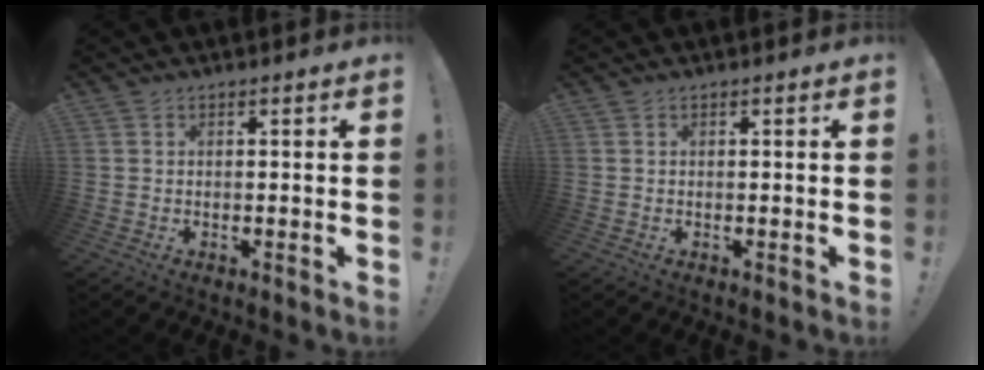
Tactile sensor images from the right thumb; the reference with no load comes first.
{"total": 0.0}